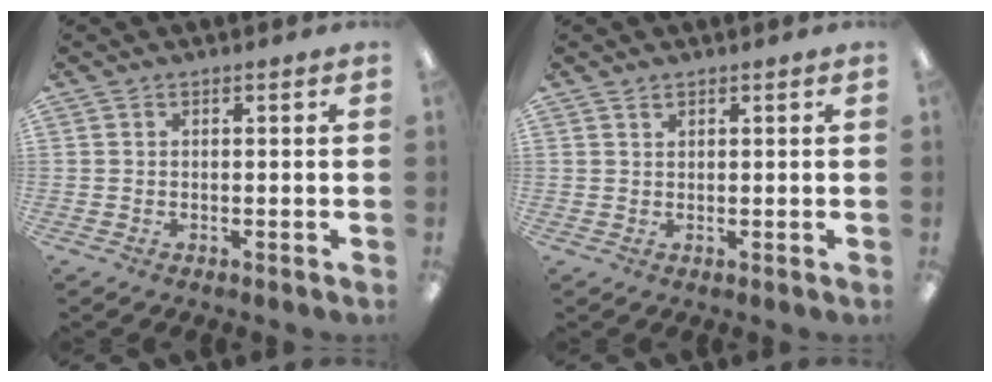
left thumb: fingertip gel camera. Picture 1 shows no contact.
{"total": 1.0, "force": [0.9, 0.3, 0.2], "torque": [-0.006, 0.000, 0.017]}